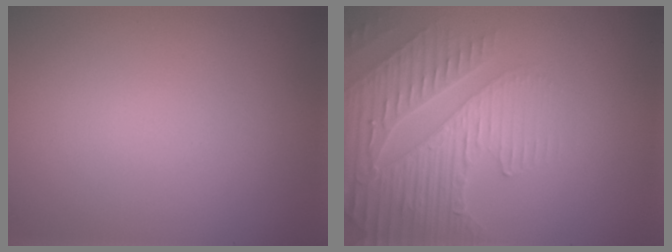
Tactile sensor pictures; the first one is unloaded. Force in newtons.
{"total": 4.5, "press": 4.3, "slide": 1.2}